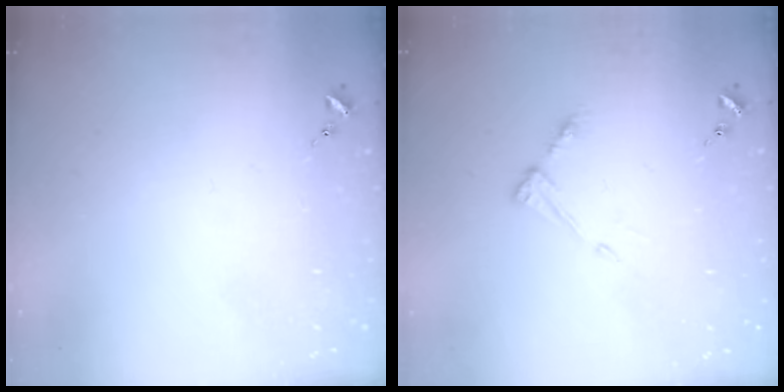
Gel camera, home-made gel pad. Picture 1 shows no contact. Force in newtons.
{"total": 5.6, "press": 5.6, "slide": 0.3}